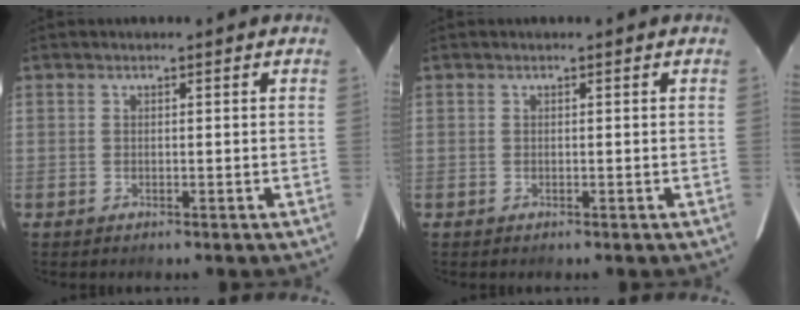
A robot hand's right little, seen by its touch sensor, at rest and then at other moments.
{"total": 0.0}